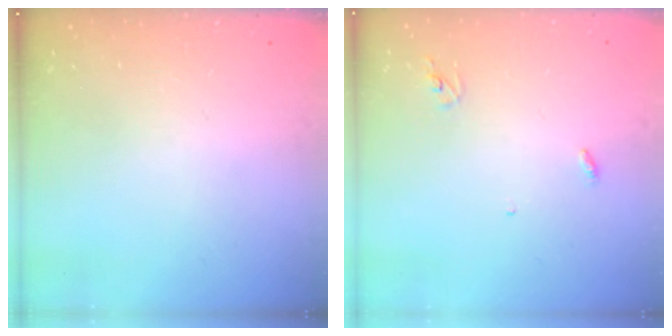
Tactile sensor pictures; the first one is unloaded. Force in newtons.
{"total": 3.0, "press": 2.9, "slide": 0.2}